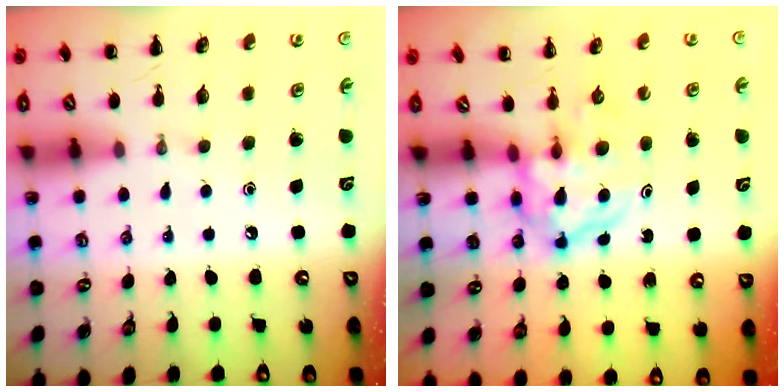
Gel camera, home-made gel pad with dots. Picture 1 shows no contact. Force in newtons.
{"total": 3.8, "press": 3.7, "slide": 0.5}